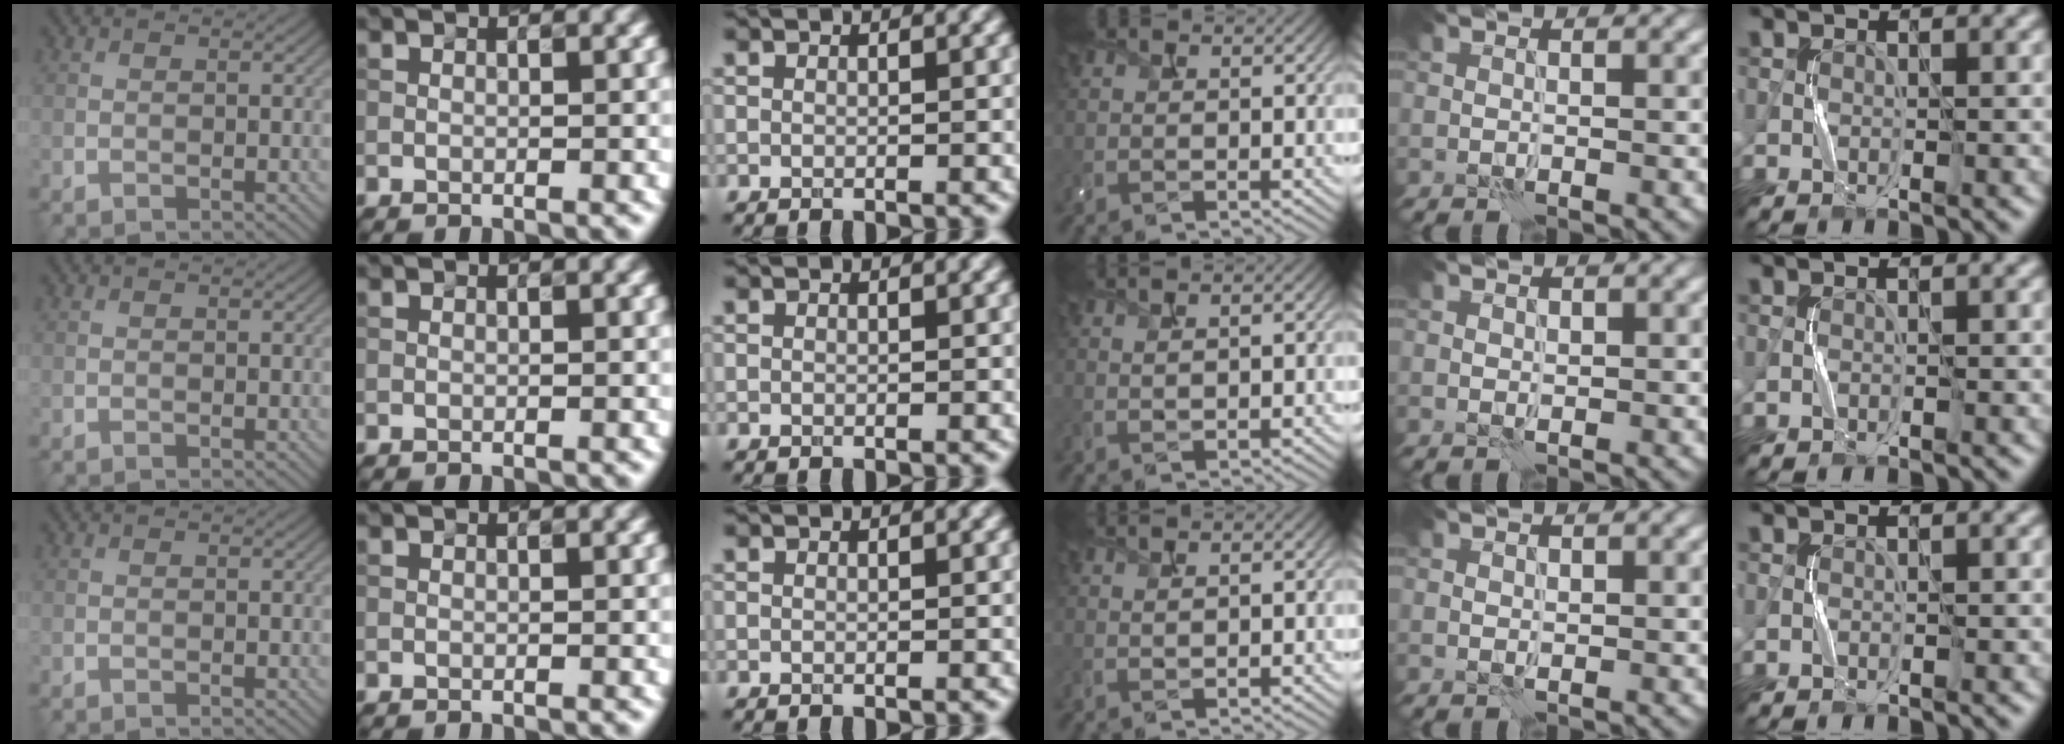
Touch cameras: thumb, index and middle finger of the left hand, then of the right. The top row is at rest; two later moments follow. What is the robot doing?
{"motion": "squeeze", "object": "bubble wrap"}